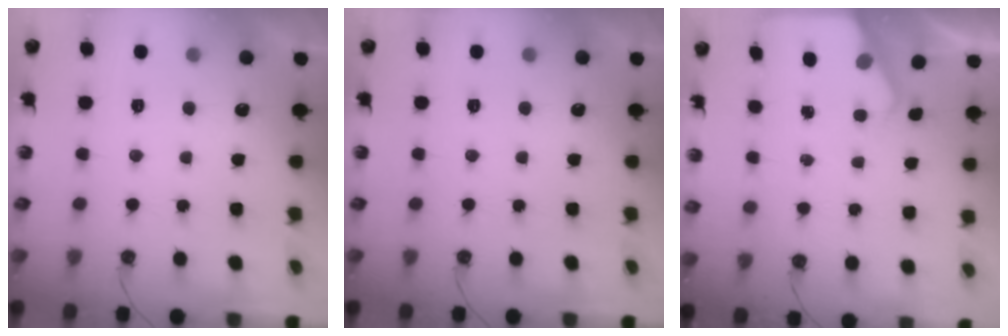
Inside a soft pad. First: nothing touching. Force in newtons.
{"total": 0.0}
{"total": 2.2, "press": 2.1, "slide": 0.3}